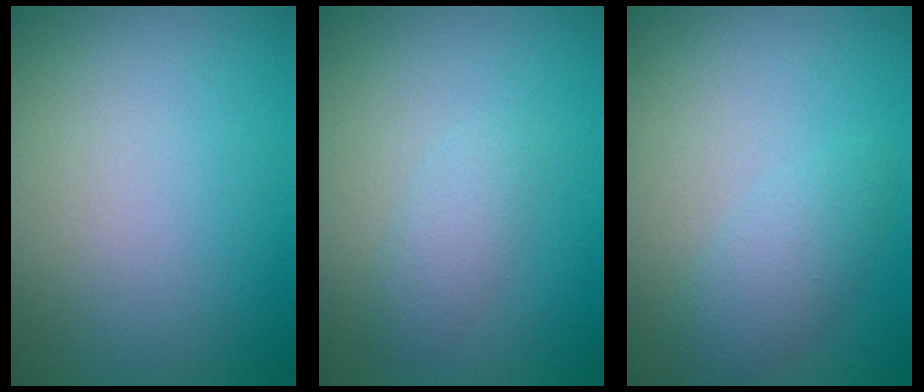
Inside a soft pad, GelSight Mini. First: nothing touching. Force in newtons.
{"total": 1.8, "press": 1.8, "slide": 0.1}
{"total": 2.5, "press": 2.5, "slide": 0.1}